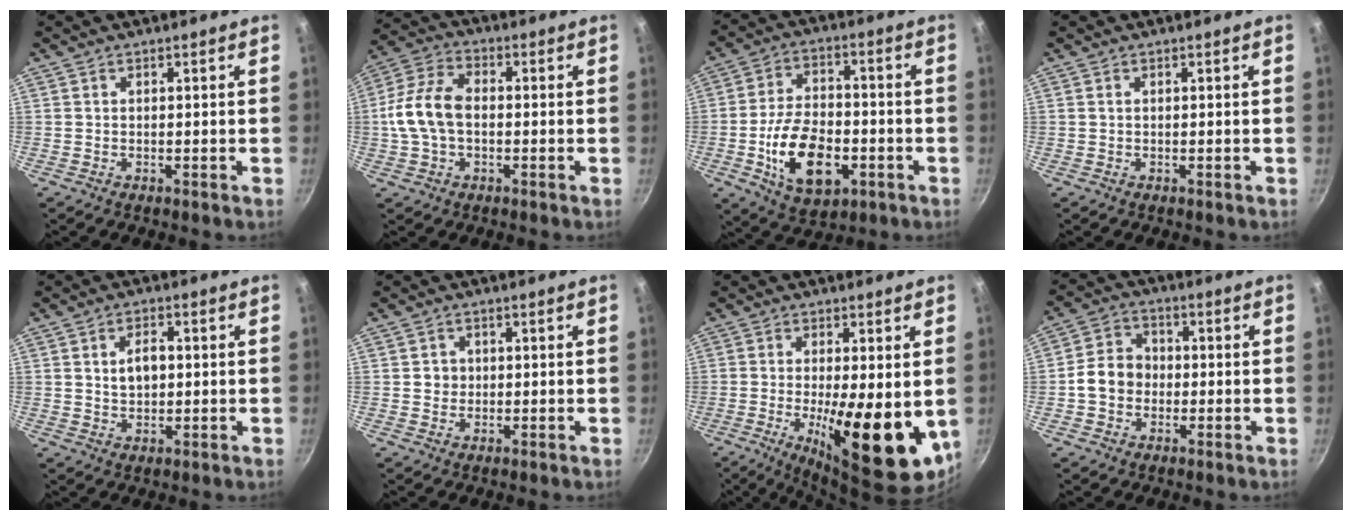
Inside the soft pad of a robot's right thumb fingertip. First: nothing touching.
{"total": 10.8, "force": [-0.6, 6.9, 8.3], "torque": [-0.157, 0.033, -0.022]}
{"total": 15.4, "force": [-4.3, 9.1, 11.6], "torque": [-0.185, 0.018, -0.069]}
{"total": 0.0}
{"total": 5.0, "force": [0.6, 3.3, 3.8], "torque": [-0.049, 0.005, 0.011]}
{"total": 2.3, "force": [0.2, 2.2, 0.7], "torque": [0.002, 0.004, 0.000]}
{"total": 16.5, "force": [-2.4, 5.3, 15.5], "torque": [-0.217, -0.018, -0.029]}
{"total": 7.5, "force": [-1.0, 6.2, 4.0], "torque": [-0.041, 0.022, -0.031]}